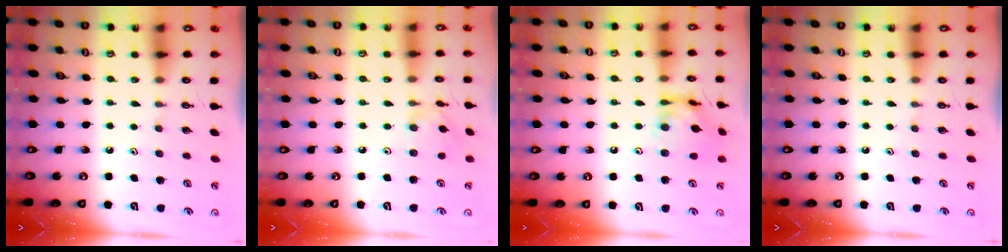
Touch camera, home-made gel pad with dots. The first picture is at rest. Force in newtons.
{"total": 3.2, "press": 3.2, "slide": 0.2}
{"total": 11.8, "press": 11.8, "slide": 0.6}
{"total": 0.0}